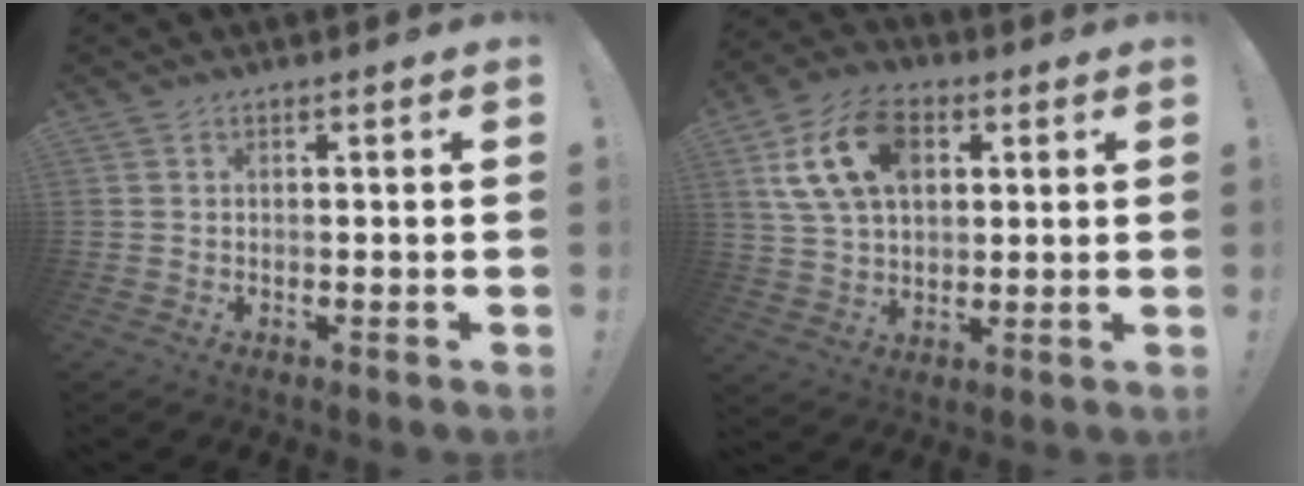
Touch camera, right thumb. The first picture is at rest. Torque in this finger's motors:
{"motor_torque": [0.39, 0.36, 0.94, 0.28, 0.43]}